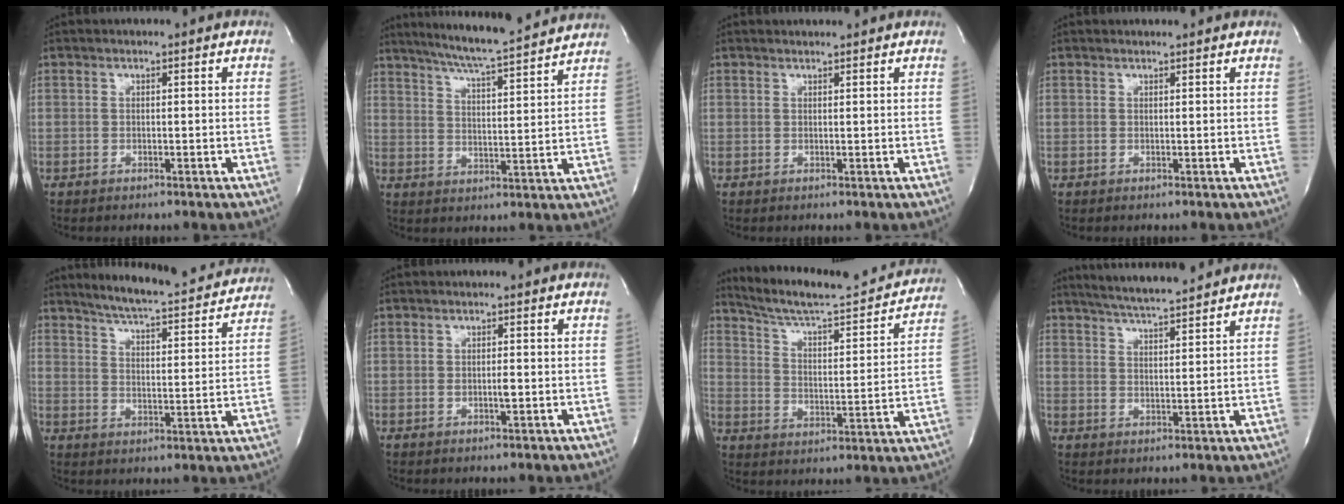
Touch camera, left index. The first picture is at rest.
{"total": 15.8, "force": [14.2, 0.1, 6.8], "torque": [-0.118, -0.002, 0.198]}
{"total": 1.1, "force": [1.1, 0.0, 0.0], "torque": [-0.007, 0.004, 0.017]}
{"total": 0.6, "force": [0.6, 0.0, 0.0], "torque": [-0.007, 0.000, 0.007]}
{"total": 16.4, "force": [15.4, 1.9, 5.5], "torque": [-0.081, -0.025, 0.198]}
{"total": 1.6, "force": [-0.6, 0.4, 1.4], "torque": [-0.027, -0.005, -0.010]}
{"total": 21.5, "force": [19.6, 2.5, 8.4], "torque": [-0.129, -0.020, 0.271]}
{"total": 10.9, "force": [9.9, 0.4, 4.6], "torque": [-0.085, 0.011, 0.148]}